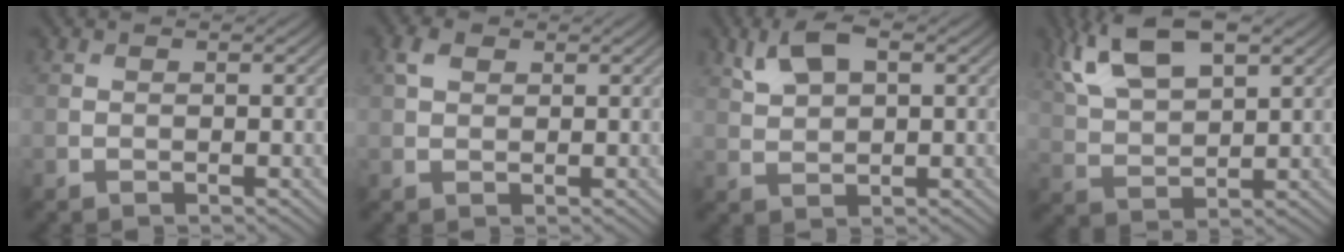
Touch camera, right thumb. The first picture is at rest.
{"total": 2.2, "force": [1.0, 1.4, 1.3], "torque": [-0.033, 0.006, 0.019]}
{"total": 5.6, "force": [2.7, 2.6, 4.1], "torque": [-0.096, 0.008, 0.053]}
{"total": 10.9, "force": [6.1, 4.5, 7.9], "torque": [-0.183, 0.014, 0.121]}